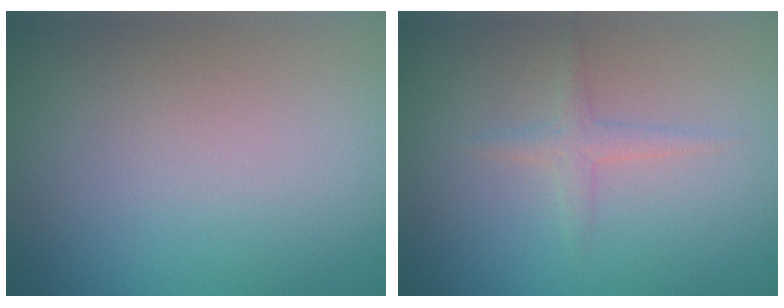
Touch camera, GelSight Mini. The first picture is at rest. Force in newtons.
{"total": 1.4, "press": 1.4, "slide": 0.0}